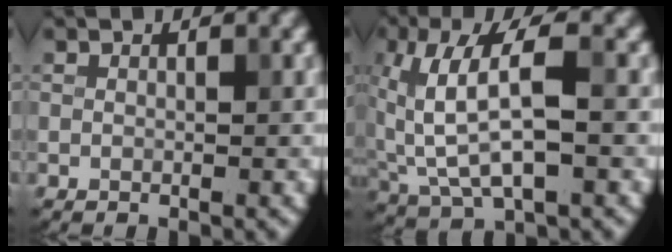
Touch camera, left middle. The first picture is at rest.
{"total": 6.8, "force": [0.9, 2.7, 6.2], "torque": [-0.128, 0.004, 0.018]}